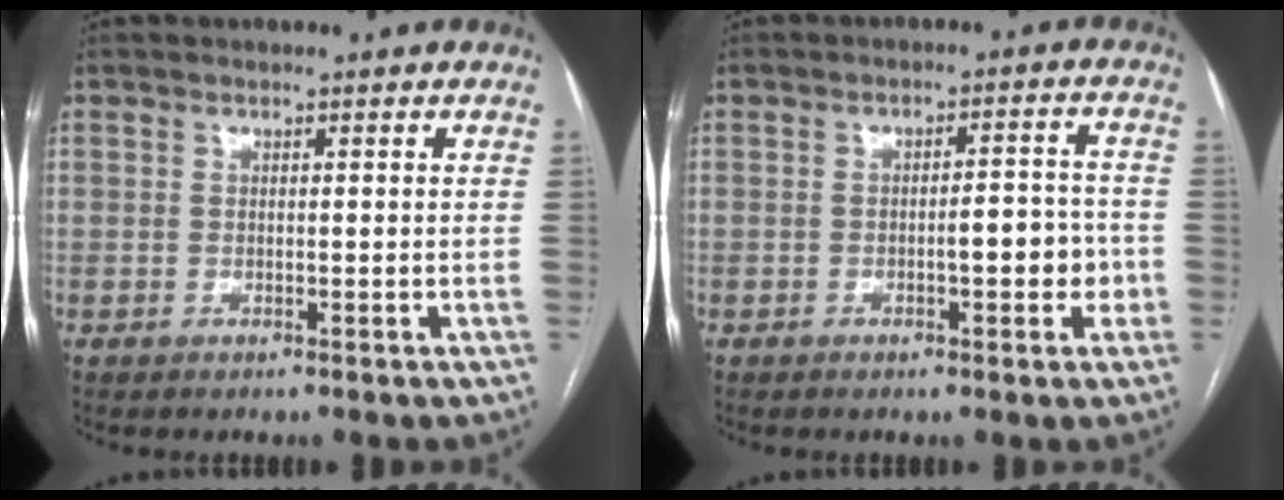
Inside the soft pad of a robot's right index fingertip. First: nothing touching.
{"total": 5.3, "force": [-1.6, 1.6, 4.8], "torque": [-0.063, 0.020, -0.016]}